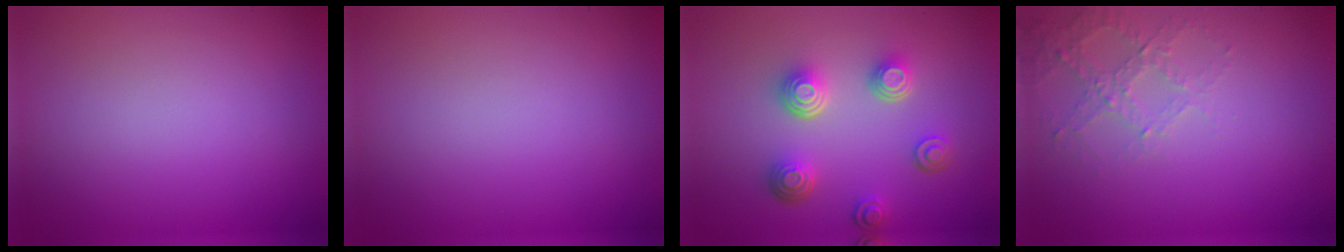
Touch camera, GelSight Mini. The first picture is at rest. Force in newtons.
{"total": 0.0}
{"total": 4.4, "press": 3.4, "slide": 2.8}
{"total": 2.6, "press": 2.5, "slide": 0.8}